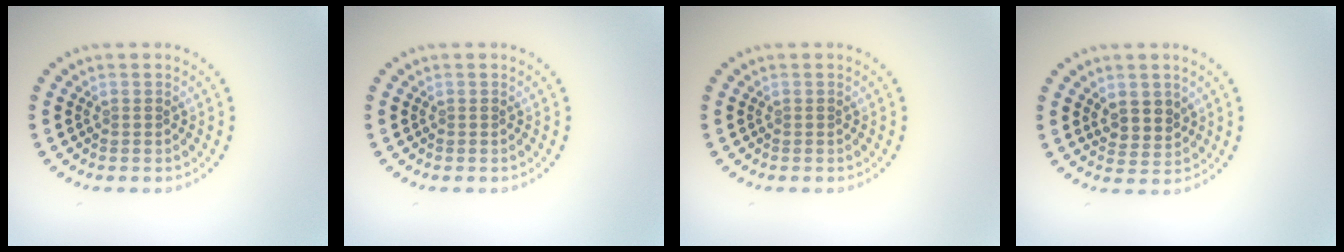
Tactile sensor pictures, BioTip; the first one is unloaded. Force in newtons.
{"total": 0.0}
{"total": 0.0}
{"total": 2.3, "press": 2.2, "slide": 0.8}